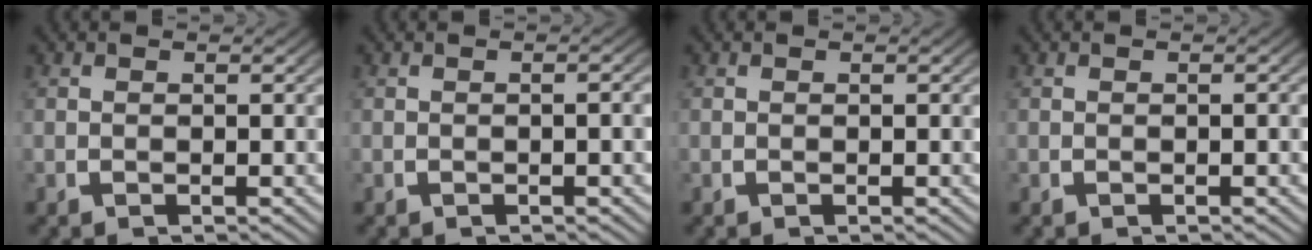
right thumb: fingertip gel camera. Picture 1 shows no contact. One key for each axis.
{"total": 0.8, "fx": -0.2, "fy": -0.1, "fz": 0.8, "tx": -0.012, "ty": 0.005, "tz": -0.003}
{"total": 0.0}
{"total": 0.0}